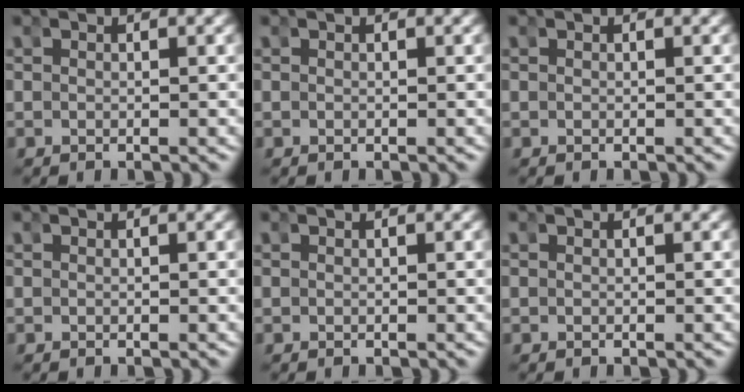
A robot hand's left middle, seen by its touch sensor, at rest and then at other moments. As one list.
[{"total": 0.0}, {"total": 0.0}, {"total": 0.0}, {"total": 0.0}, {"total": 0.0}]